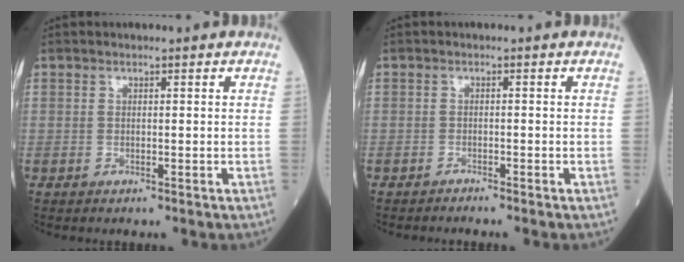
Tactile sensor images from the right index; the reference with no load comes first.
{"total": 1.1, "force": [-1.1, -0.3, 0.2], "torque": [-0.003, 0.000, -0.018]}